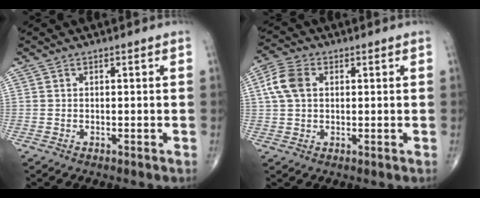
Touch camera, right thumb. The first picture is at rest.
{"total": 6.6, "force": [1.4, 4.5, 4.7], "torque": [-0.102, 0.013, 0.025]}